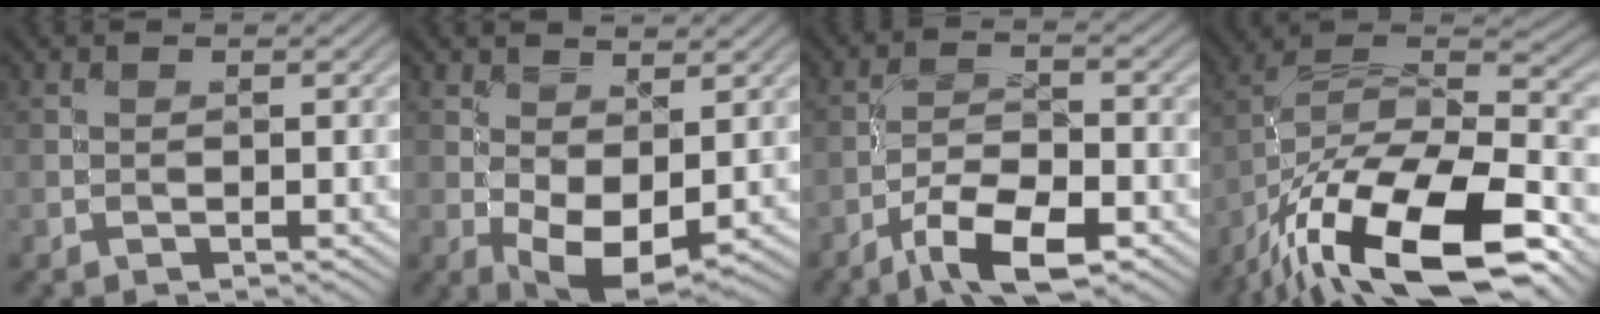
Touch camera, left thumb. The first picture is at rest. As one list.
[{"total": 6.0, "force": [-0.3, 3.3, 5.0], "torque": [-0.105, -0.009, -0.001]}, {"total": 7.9, "force": [-5.0, 2.5, 5.7], "torque": [-0.099, 0.002, -0.096]}, {"total": 19.0, "force": [-11.5, 7.3, 13.3], "torque": [-0.262, -0.017, -0.192]}]